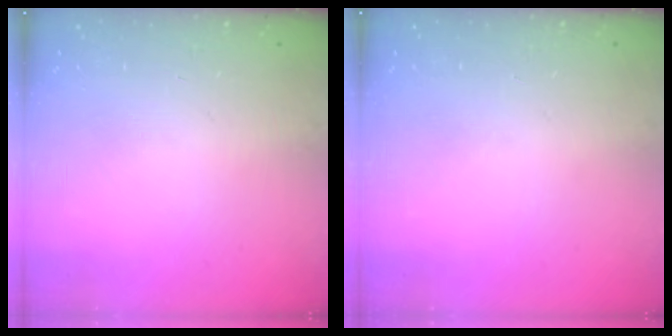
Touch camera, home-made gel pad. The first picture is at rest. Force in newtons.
{"total": 0.0}